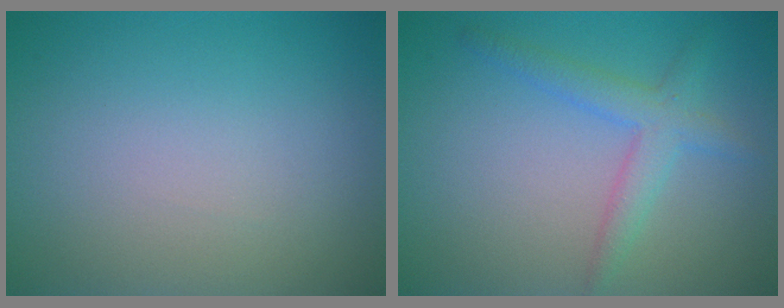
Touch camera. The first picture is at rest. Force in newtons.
{"total": 2.8, "press": 2.8, "slide": 0.1}